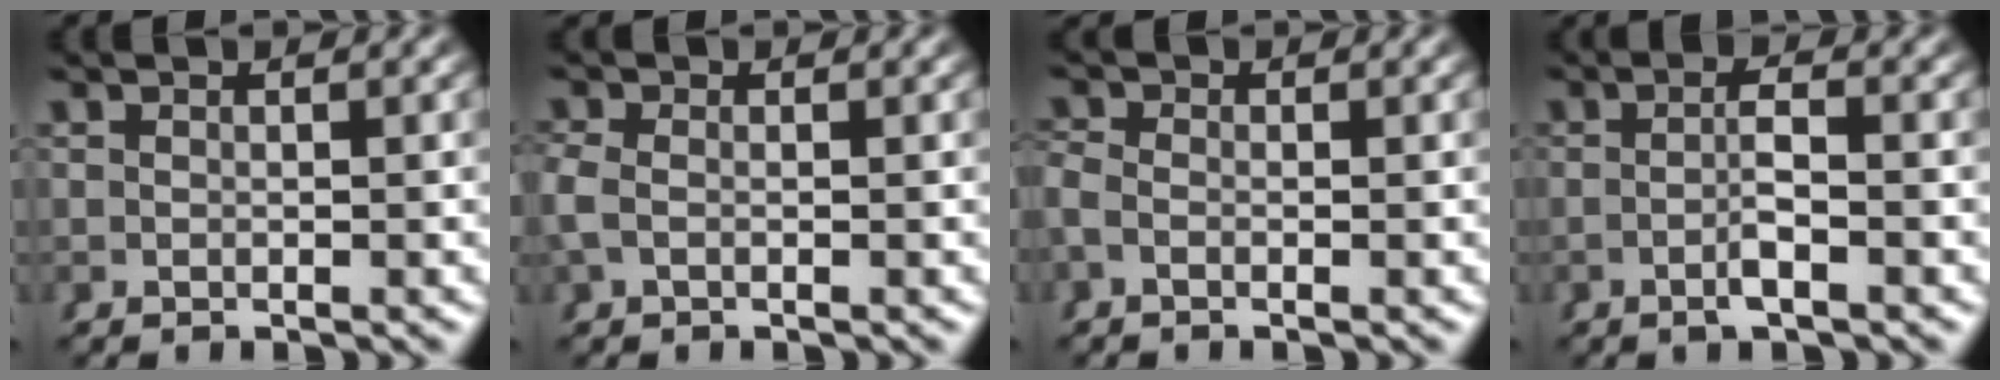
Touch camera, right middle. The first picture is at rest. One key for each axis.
{"total": 1.4, "fx": -0.2, "fy": 1.0, "fz": 1.0, "tx": -0.033, "ty": -0.001, "tz": -0.002}
{"total": 1.2, "fx": -0.6, "fy": 0.8, "fz": 0.7, "tx": -0.019, "ty": -0.005, "tz": -0.014}
{"total": 2.4, "fx": -0.8, "fy": -0.1, "fz": 2.3, "tx": -0.033, "ty": 0.002, "tz": -0.016}